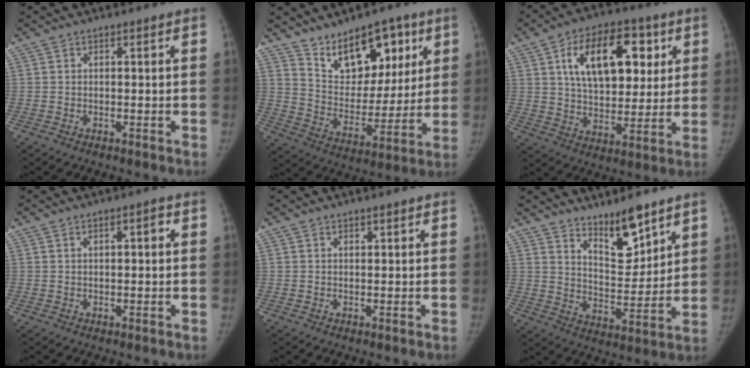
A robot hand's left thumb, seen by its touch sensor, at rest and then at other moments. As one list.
[{"total": 16.2, "force": [9.8, 9.2, 9.0], "torque": [-0.088, -0.054, 0.174]}, {"total": 18.9, "force": [6.5, 10.9, 14.0], "torque": [-0.176, -0.011, 0.106]}, {"total": 2.2, "force": [0.6, 0.8, 2.0], "torque": [-0.028, 0.005, 0.009]}, {"total": 0.7, "force": [0.5, 0.3, 0.3], "torque": [-0.002, -0.003, 0.008]}, {"total": 10.2, "force": [7.6, 3.4, 5.9], "torque": [-0.072, -0.070, 0.141]}]